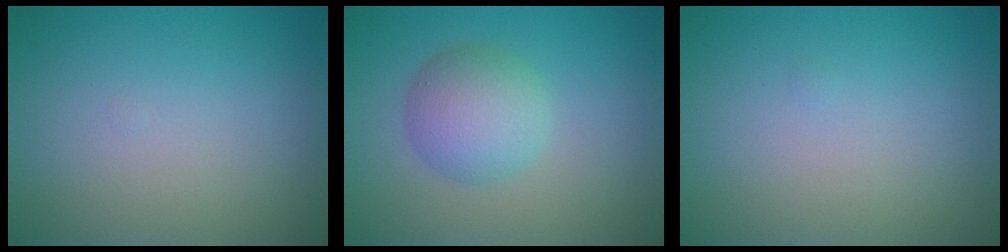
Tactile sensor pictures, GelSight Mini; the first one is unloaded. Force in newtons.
{"total": 4.1, "press": 4.1, "slide": 0.1}
{"total": 0.0}